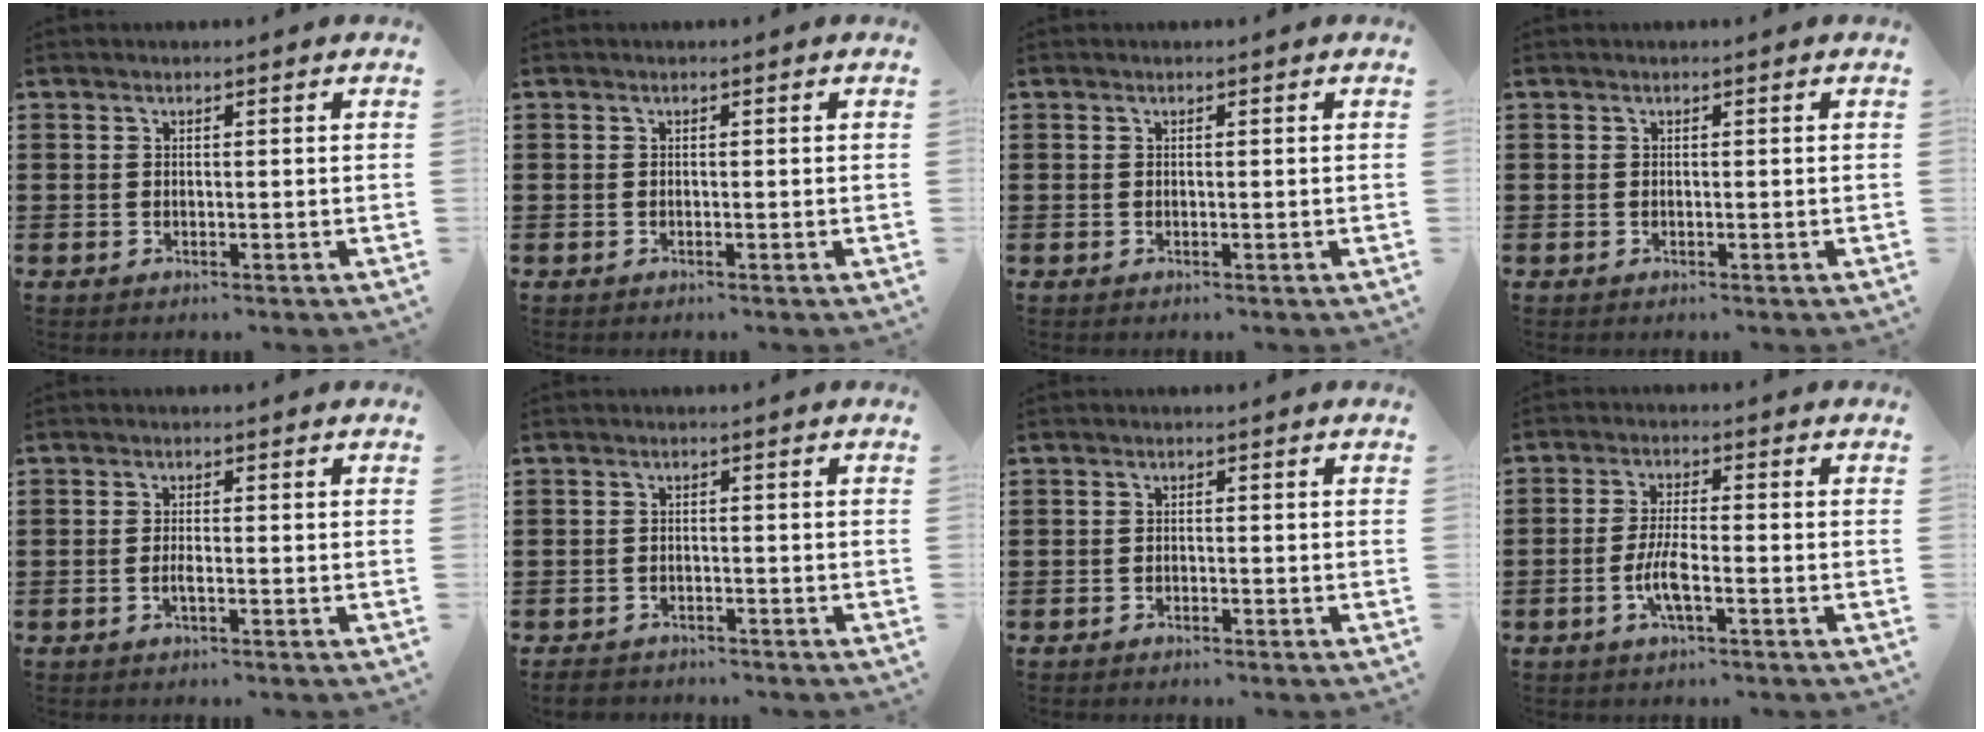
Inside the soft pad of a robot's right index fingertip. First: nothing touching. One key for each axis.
{"total": 0.0}
{"total": 0.0}
{"total": 0.0}
{"total": 1.5, "fx": -0.5, "fy": 0.3, "fz": 1.4, "tx": -0.035, "ty": -0.003, "tz": -0.012}
{"total": 1.7, "fx": -1.6, "fy": 0.6, "fz": 0.2, "tx": -0.015, "ty": 0.002, "tz": -0.036}
{"total": 0.7, "fx": -0.6, "fy": 0.3, "fz": 0.0, "tx": -0.002, "ty": 0.002, "tz": -0.014}
{"total": 4.8, "fx": -1.8, "fy": 1.0, "fz": 4.3, "tx": -0.100, "ty": -0.007, "tz": -0.041}